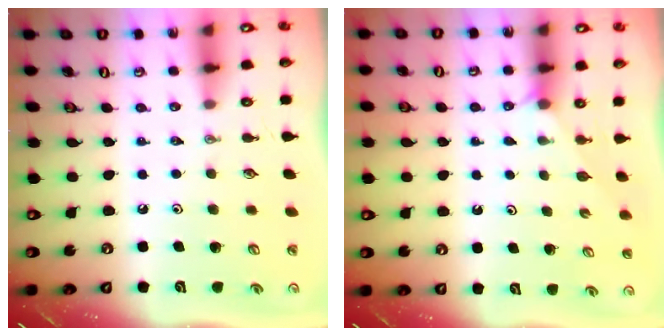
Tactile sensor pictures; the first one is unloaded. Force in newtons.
{"total": 1.3, "press": 1.3, "slide": 0.3}